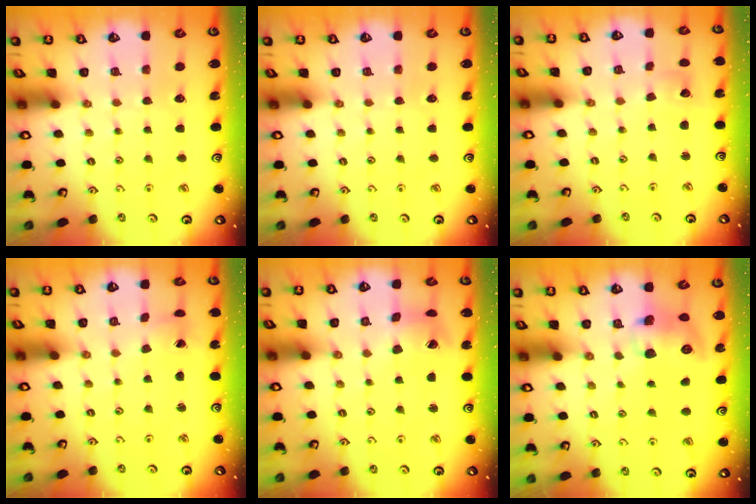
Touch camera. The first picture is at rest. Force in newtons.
{"total": 0.0}
{"total": 3.6, "press": 3.6, "slide": 0.4}
{"total": 0.8, "press": 0.8, "slide": 0.0}
{"total": 6.3, "press": 6.3, "slide": 0.8}
{"total": 9.4, "press": 9.3, "slide": 1.0}